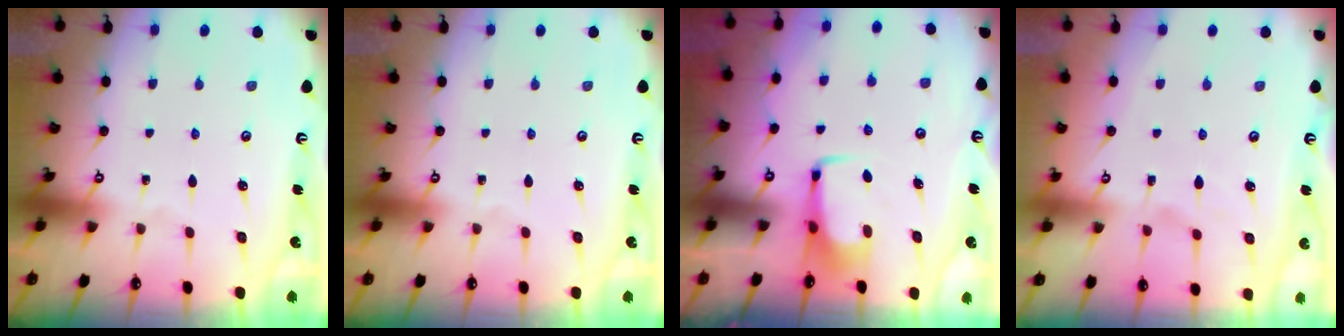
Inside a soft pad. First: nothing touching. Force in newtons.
{"total": 0.0}
{"total": 3.7, "press": 3.7, "slide": 0.3}
{"total": 1.8, "press": 1.4, "slide": 1.1}